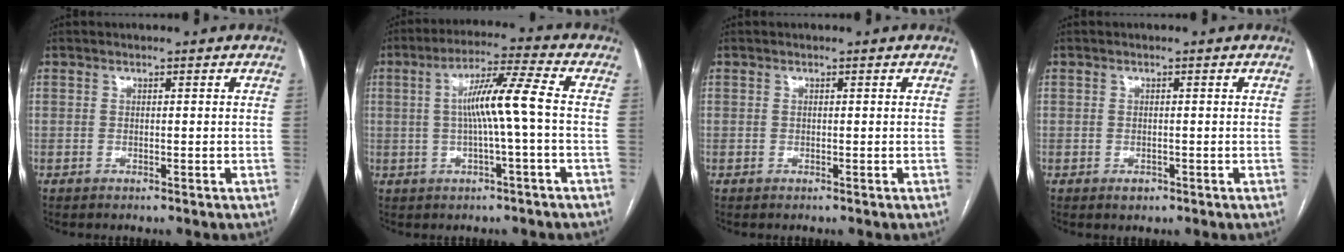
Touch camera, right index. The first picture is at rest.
{"total": 8.6, "force": [-0.1, -0.5, 8.6], "torque": [-0.154, 0.018, -0.003]}
{"total": 0.0}
{"total": 1.3, "force": [-0.6, 1.0, 0.5], "torque": [-0.004, 0.002, -0.004]}